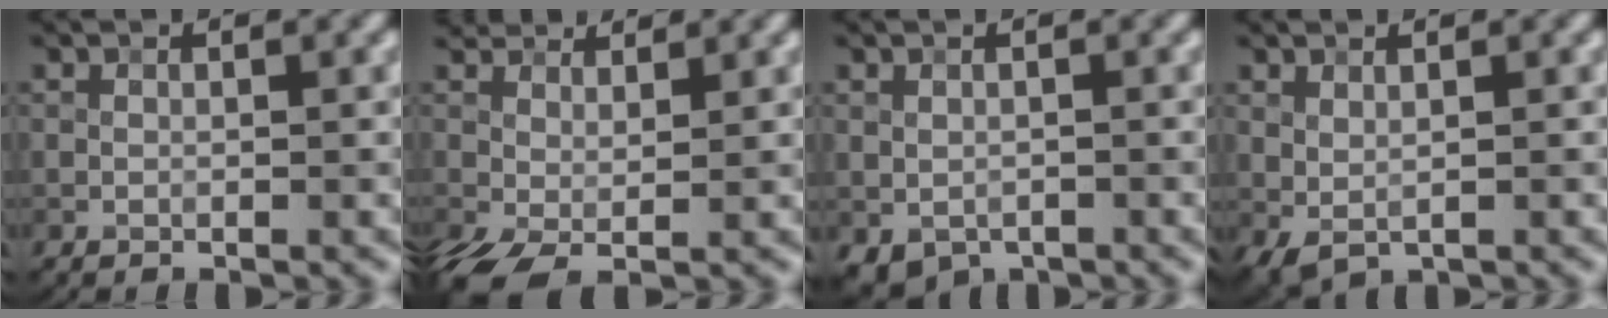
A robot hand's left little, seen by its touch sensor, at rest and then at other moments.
{"total": 5.2, "force": [1.3, 3.2, 3.9], "torque": [-0.094, 0.005, 0.014]}
{"total": 1.9, "force": [-1.0, 1.3, 1.0], "torque": [-0.017, -0.009, -0.014]}
{"total": 1.4, "force": [0.5, 0.8, 1.0], "torque": [-0.023, -0.003, 0.017]}